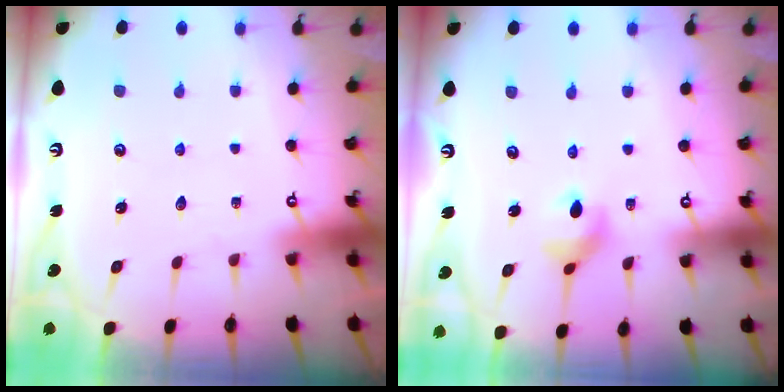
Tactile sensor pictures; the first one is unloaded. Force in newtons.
{"total": 7.1, "press": 6.6, "slide": 2.5}